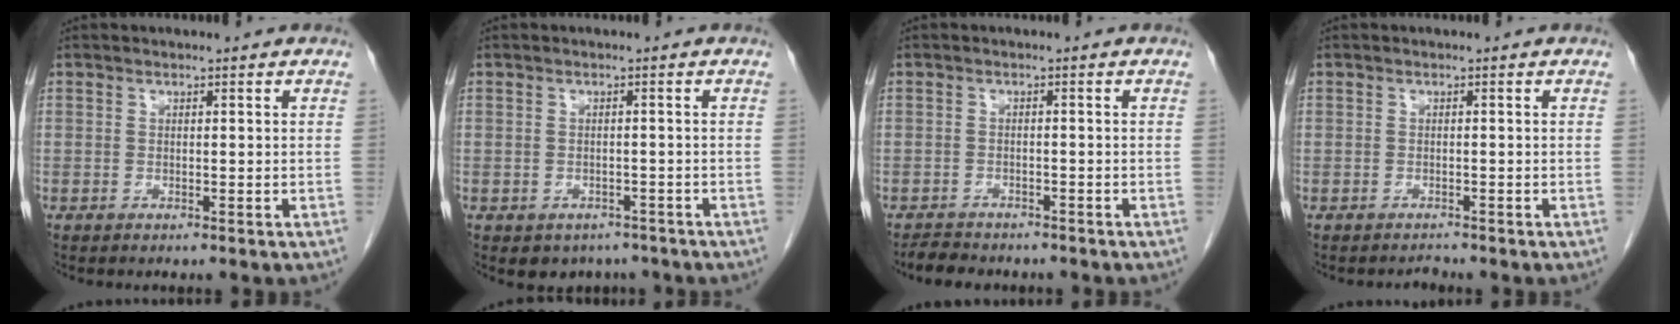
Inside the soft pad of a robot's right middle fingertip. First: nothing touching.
{"total": 4.1, "force": [-3.1, 2.7, 0.7], "torque": [0.000, 0.007, -0.036]}
{"total": 4.0, "force": [-3.6, 1.4, 1.1], "torque": [-0.025, -0.007, -0.054]}
{"total": 0.8, "force": [-0.7, 0.1, -0.4], "torque": [0.002, -0.006, -0.013]}